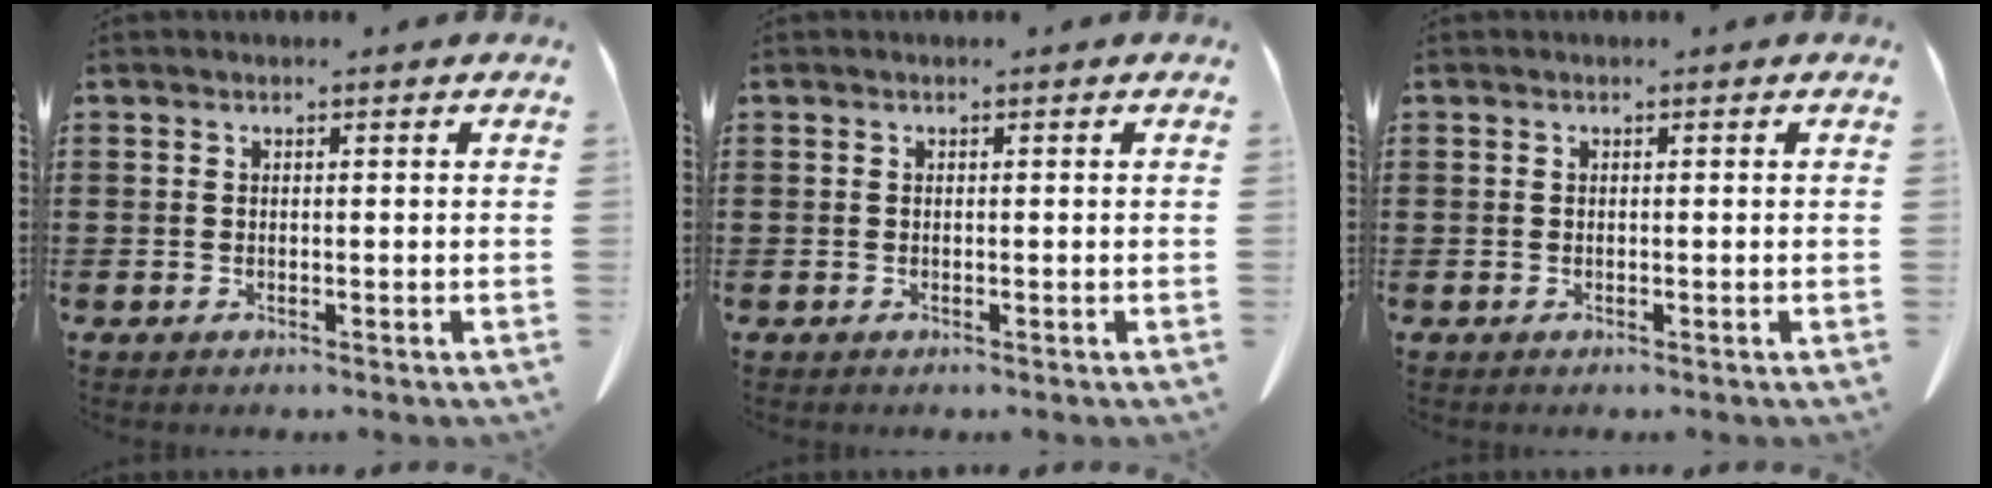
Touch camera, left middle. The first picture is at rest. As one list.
[{"total": 0.0}, {"total": 0.0}]